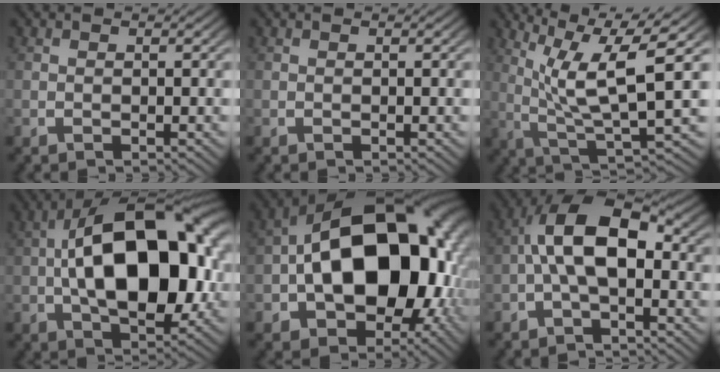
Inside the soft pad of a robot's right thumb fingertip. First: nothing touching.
{"total": 0.0}
{"total": 11.2, "force": [2.5, 5.3, 9.6], "torque": [-0.164, -0.021, 0.044]}
{"total": 19.1, "force": [-0.3, 11.0, 15.6], "torque": [-0.266, -0.035, 0.014]}
{"total": 22.4, "force": [-1.2, 15.0, 16.5], "torque": [-0.293, -0.072, 0.013]}
{"total": 8.9, "force": [-0.4, 5.5, 7.0], "torque": [-0.140, -0.014, -0.008]}